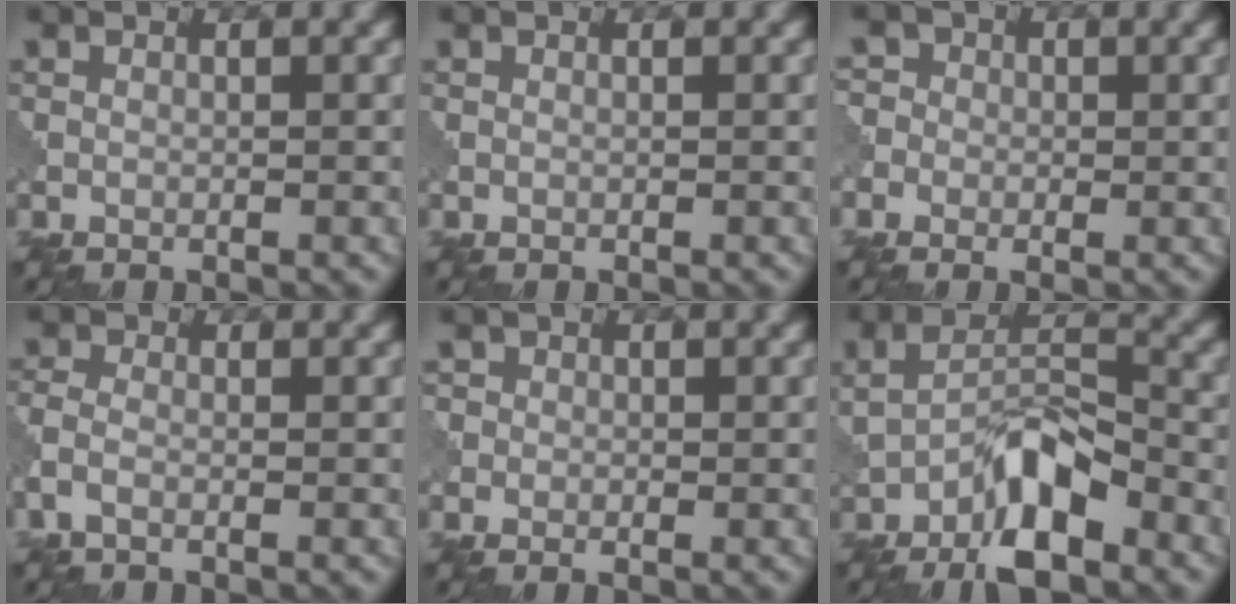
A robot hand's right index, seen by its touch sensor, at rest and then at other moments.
{"total": 0.0}
{"total": 3.6, "force": [0.2, 3.3, 1.4], "torque": [-0.003, 0.021, -0.034]}
{"total": 2.1, "force": [-1.2, 1.1, 1.4], "torque": [-0.036, -0.004, -0.033]}
{"total": 1.9, "force": [0.3, 1.8, 0.5], "torque": [0.008, 0.003, -0.014]}
{"total": 7.6, "force": [-3.6, 3.1, 5.8], "torque": [-0.096, 0.009, -0.071]}